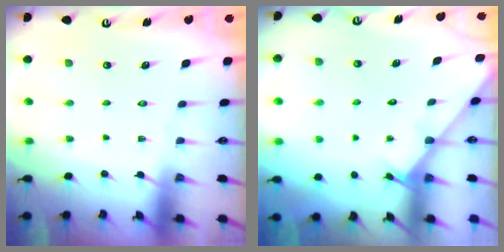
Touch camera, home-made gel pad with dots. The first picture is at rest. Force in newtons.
{"total": 1.1, "press": 1.1, "slide": 0.1}